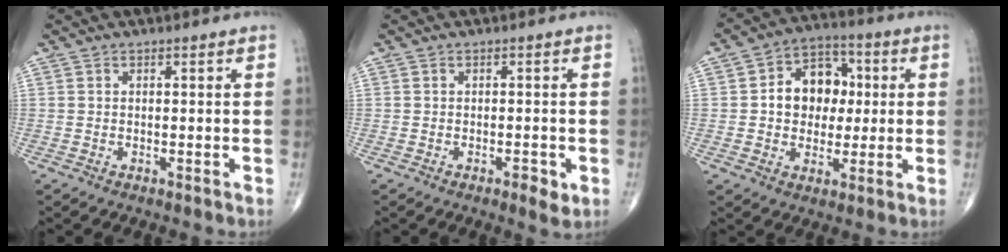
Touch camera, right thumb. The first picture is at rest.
{"total": 2.6, "force": [-1.0, 1.0, 2.2], "torque": [-0.031, -0.003, -0.015]}
{"total": 11.9, "force": [1.2, 9.2, 7.5], "torque": [-0.066, 0.019, 0.012]}